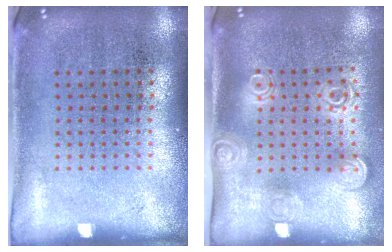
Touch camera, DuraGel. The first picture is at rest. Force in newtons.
{"total": 1.7, "press": 1.3, "slide": 1.1}